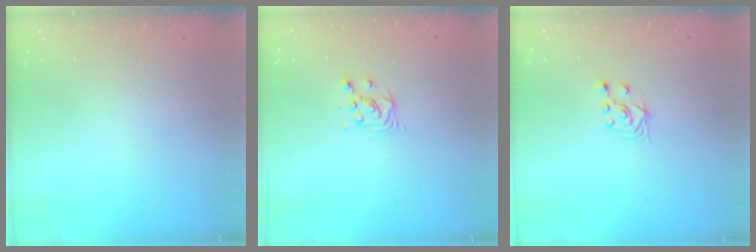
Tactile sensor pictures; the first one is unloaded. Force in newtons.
{"total": 3.8, "press": 3.7, "slide": 0.5}
{"total": 3.4, "press": 3.2, "slide": 0.9}